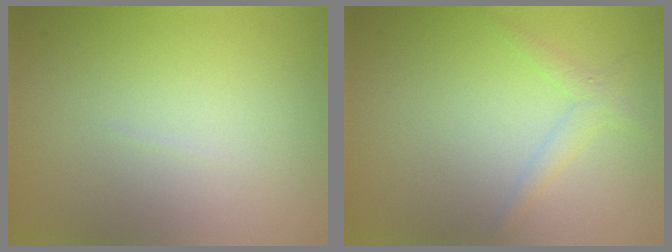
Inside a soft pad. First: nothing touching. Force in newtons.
{"total": 1.4, "press": 1.4, "slide": 0.1}